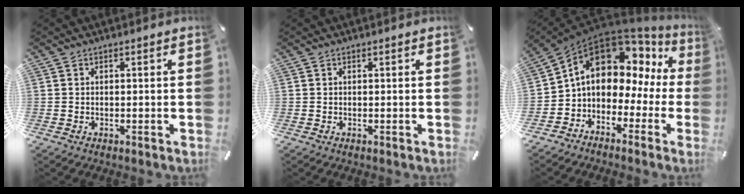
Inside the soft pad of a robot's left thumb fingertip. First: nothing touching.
{"total": 0.0}
{"total": 11.9, "force": [4.8, 8.6, 6.6], "torque": [-0.113, -0.030, 0.083]}